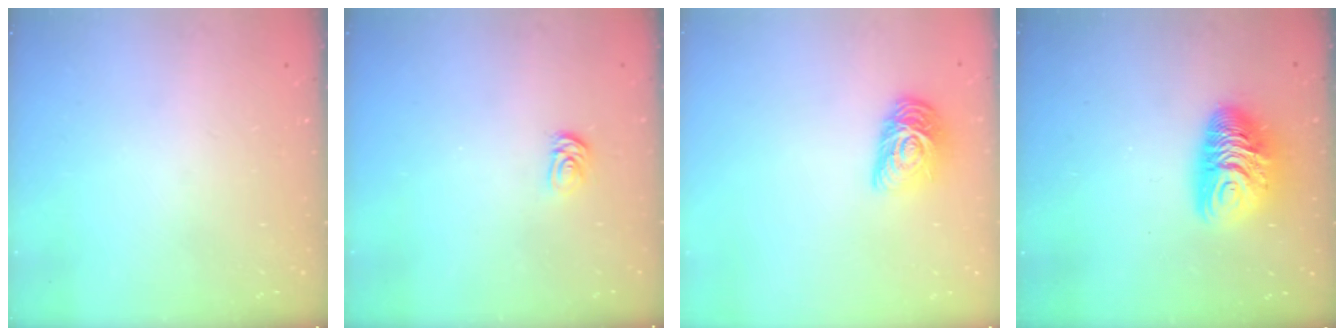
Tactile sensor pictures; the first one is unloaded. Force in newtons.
{"total": 2.6, "press": 2.6, "slide": 0.3}
{"total": 10.8, "press": 10.8, "slide": 0.6}
{"total": 11.0, "press": 11.0, "slide": 0.9}